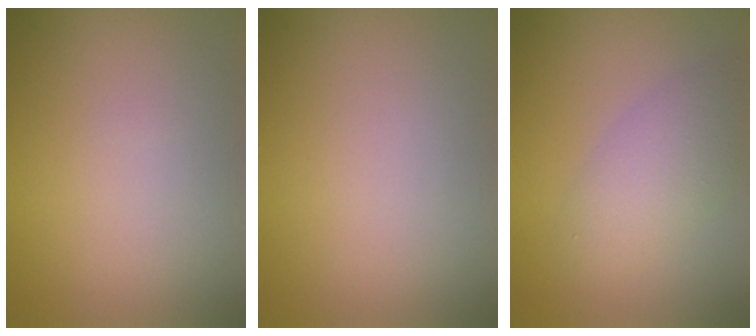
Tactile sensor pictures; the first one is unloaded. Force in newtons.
{"total": 0.0}
{"total": 3.9, "press": 3.9, "slide": 0.1}